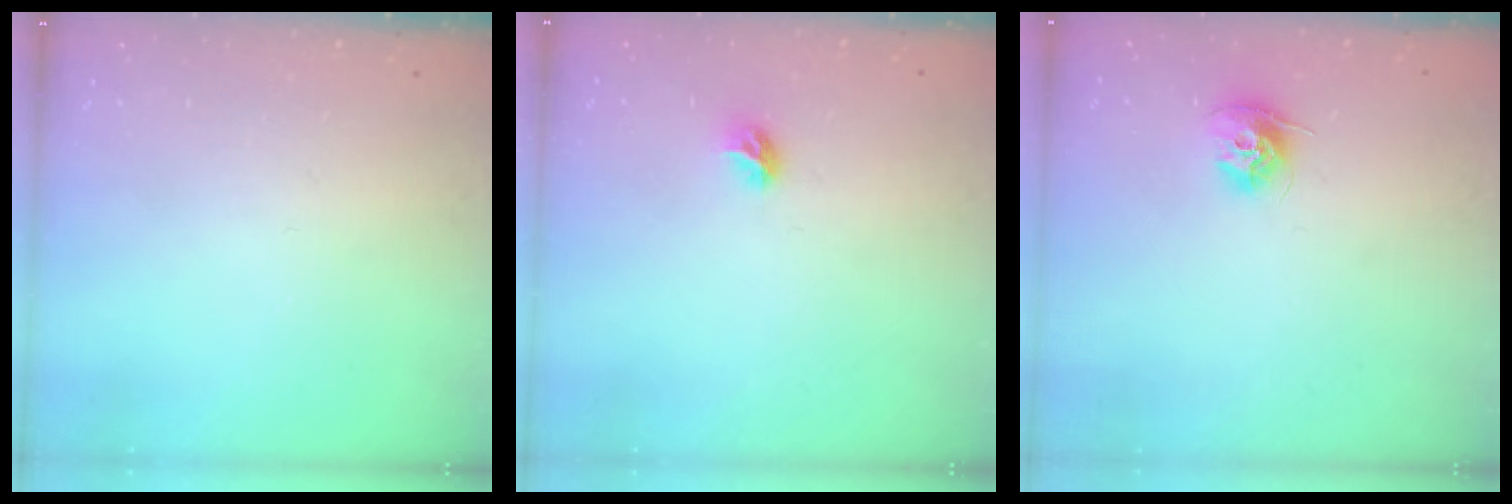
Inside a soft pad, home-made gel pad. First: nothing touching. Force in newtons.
{"total": 5.4, "press": 5.4, "slide": 0.5}
{"total": 9.7, "press": 9.7, "slide": 0.5}